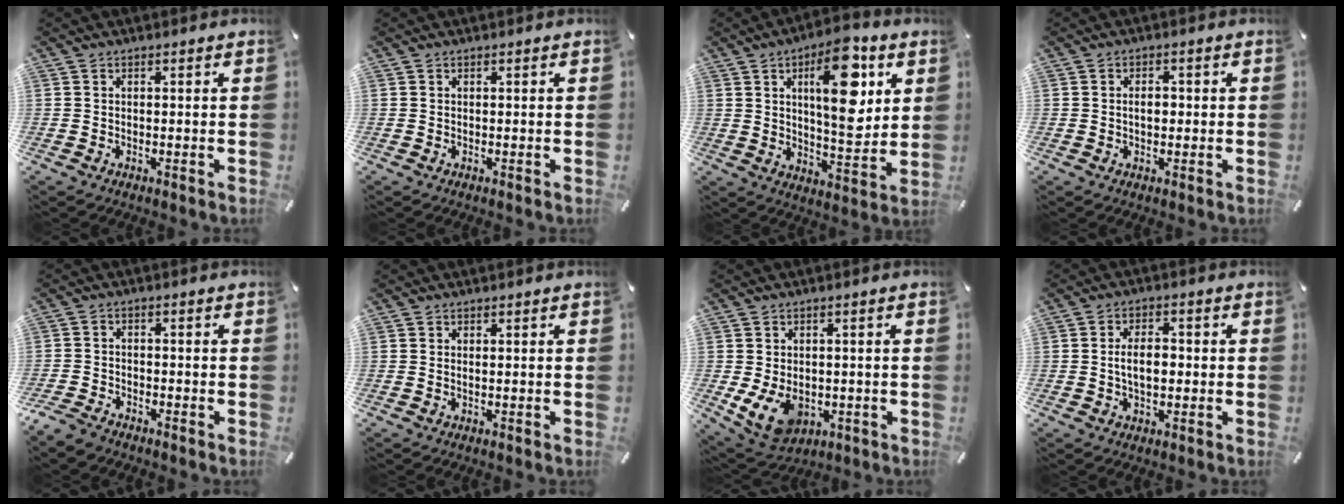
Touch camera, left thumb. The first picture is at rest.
{"total": 0.0}
{"total": 17.2, "force": [6.6, 7.0, 14.3], "torque": [-0.216, -0.023, 0.102]}
{"total": 3.0, "force": [-0.2, 1.8, 2.4], "torque": [-0.037, 0.002, -0.007]}
{"total": 3.4, "force": [-3.1, 1.3, 0.8], "torque": [-0.032, 0.015, -0.066]}
{"total": 0.6, "force": [0.2, 0.0, 0.6], "torque": [-0.011, -0.001, 0.003]}
{"total": 8.3, "force": [-1.5, 6.4, 5.2], "torque": [-0.093, 0.002, -0.025]}
{"total": 6.0, "force": [-0.4, 3.4, 4.9], "torque": [-0.081, 0.001, -0.013]}